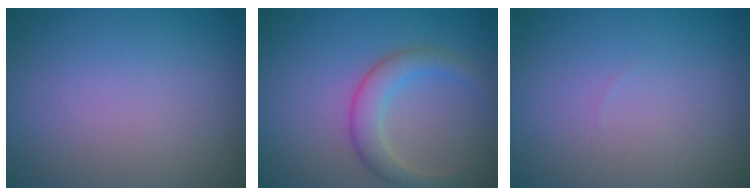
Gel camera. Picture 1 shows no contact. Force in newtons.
{"total": 3.1, "press": 3.1, "slide": 0.1}
{"total": 0.0}